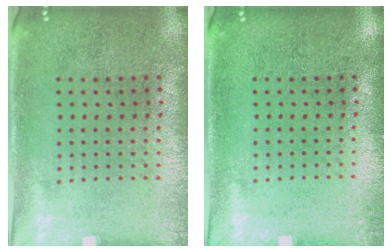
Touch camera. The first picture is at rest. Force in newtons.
{"total": 0.7, "press": 0.7, "slide": 0.2}